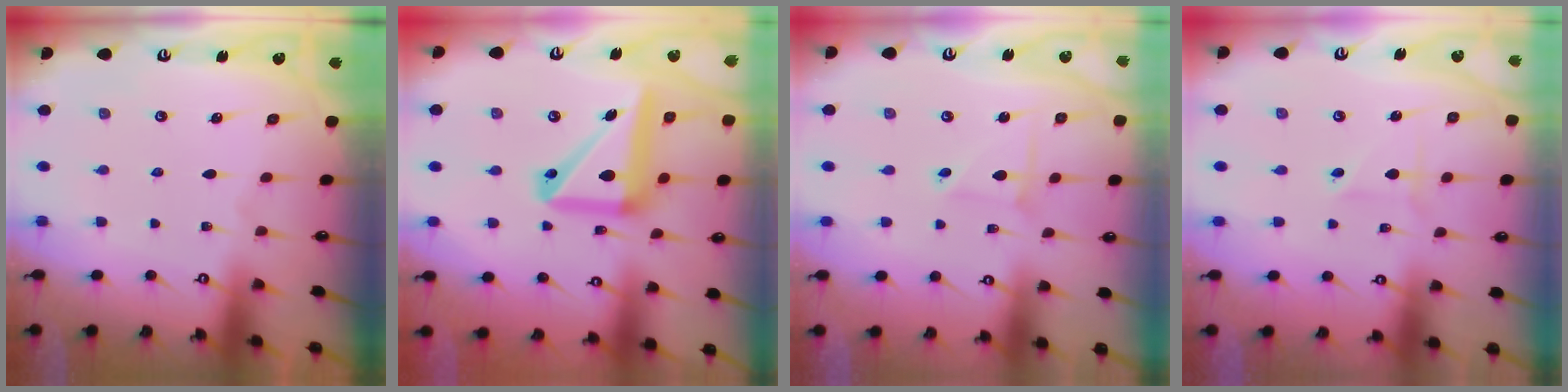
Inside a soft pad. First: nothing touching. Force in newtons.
{"total": 16.5, "press": 16.4, "slide": 2.0}
{"total": 2.8, "press": 2.8, "slide": 0.3}
{"total": 2.2, "press": 2.2, "slide": 0.3}